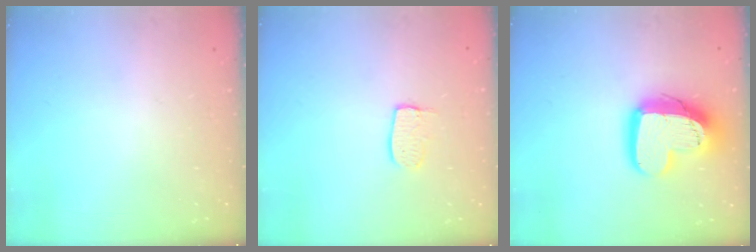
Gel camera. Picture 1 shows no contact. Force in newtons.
{"total": 6.0, "press": 6.0, "slide": 0.3}
{"total": 17.0, "press": 17.0, "slide": 1.7}